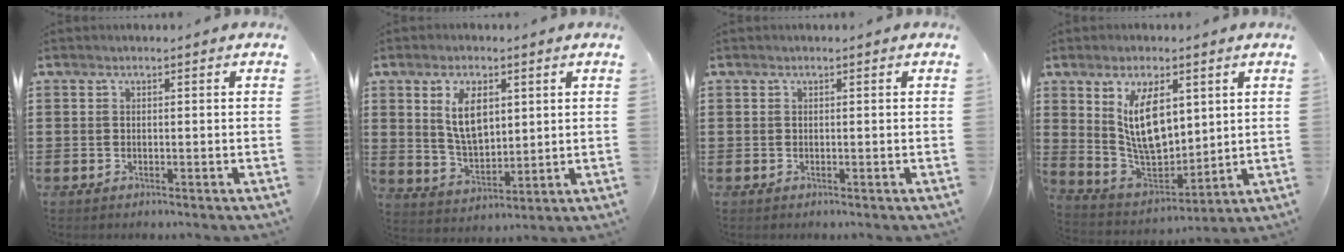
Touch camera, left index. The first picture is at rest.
{"total": 7.5, "force": [2.9, 4.1, 5.6], "torque": [-0.099, 0.002, 0.046]}
{"total": 0.0}
{"total": 10.9, "force": [4.1, 5.7, 8.4], "torque": [-0.163, -0.007, 0.071]}